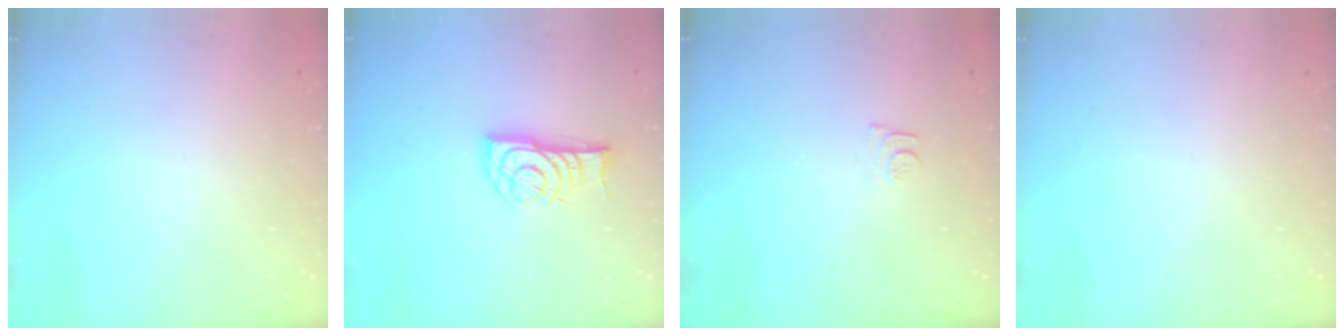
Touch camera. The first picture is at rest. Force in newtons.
{"total": 12.2, "press": 12.2, "slide": 0.8}
{"total": 7.0, "press": 7.0, "slide": 0.7}
{"total": 1.5, "press": 1.5, "slide": 0.1}